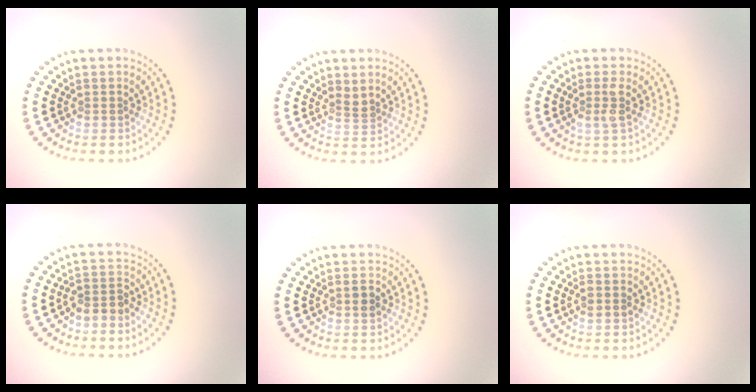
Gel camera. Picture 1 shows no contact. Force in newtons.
{"total": 0.9, "press": 0.6, "slide": 0.7}
{"total": 1.6, "press": 1.3, "slide": 1.0}
{"total": 1.9, "press": 1.6, "slide": 1.0}
{"total": 1.2, "press": 1.1, "slide": 0.3}
{"total": 1.0, "press": 1.0, "slide": 0.1}